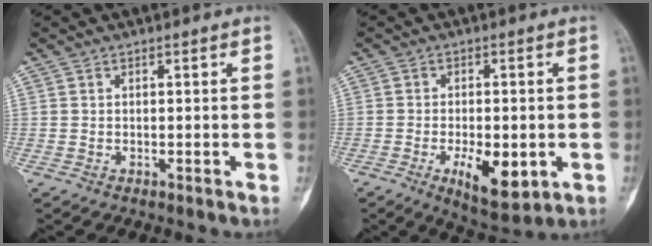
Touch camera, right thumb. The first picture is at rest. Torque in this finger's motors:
{"motor_torque": [-0.05, 0.53, 0.17, 0.49, 0.04]}